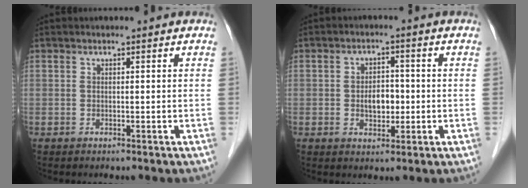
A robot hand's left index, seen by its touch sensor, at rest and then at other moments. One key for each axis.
{"total": 4.1, "fx": -0.6, "fy": 2.6, "fz": 3.1, "tx": -0.052, "ty": 0.007, "tz": -0.006}